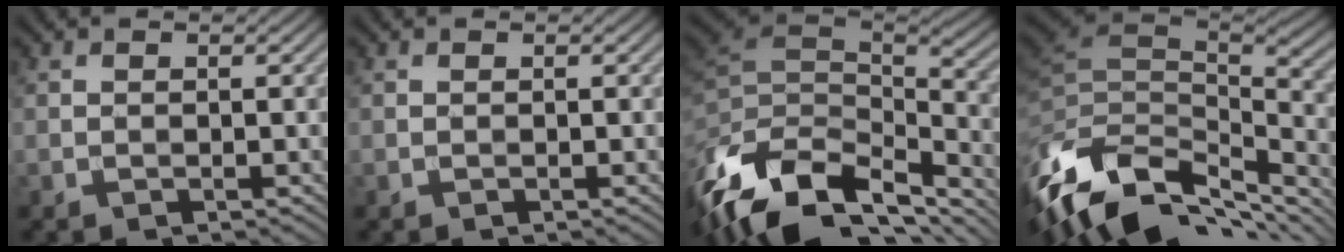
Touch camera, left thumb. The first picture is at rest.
{"total": 0.0}
{"total": 15.2, "force": [-7.7, 7.9, 10.4], "torque": [-0.270, -0.035, -0.119]}
{"total": 15.5, "force": [-6.8, 7.8, 11.6], "torque": [-0.278, -0.017, -0.102]}